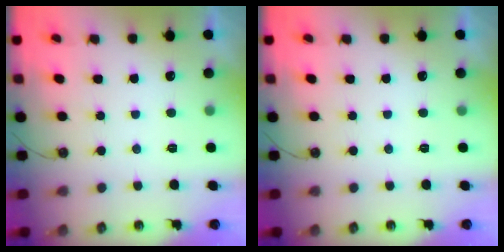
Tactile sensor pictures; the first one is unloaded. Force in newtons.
{"total": 0.0}